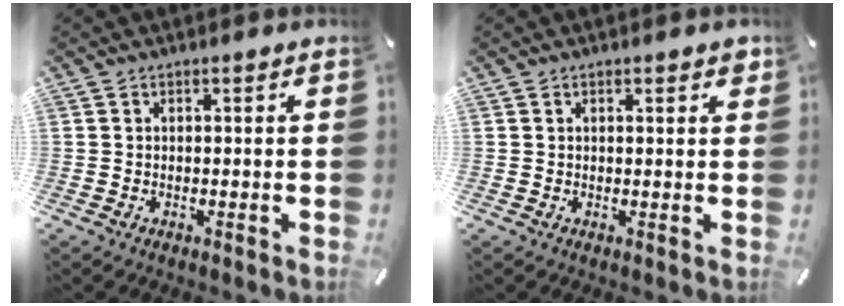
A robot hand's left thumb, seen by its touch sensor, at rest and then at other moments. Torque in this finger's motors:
{"motor_torque": [0.05, -0.29, 0.02, 0.11, 0.00]}